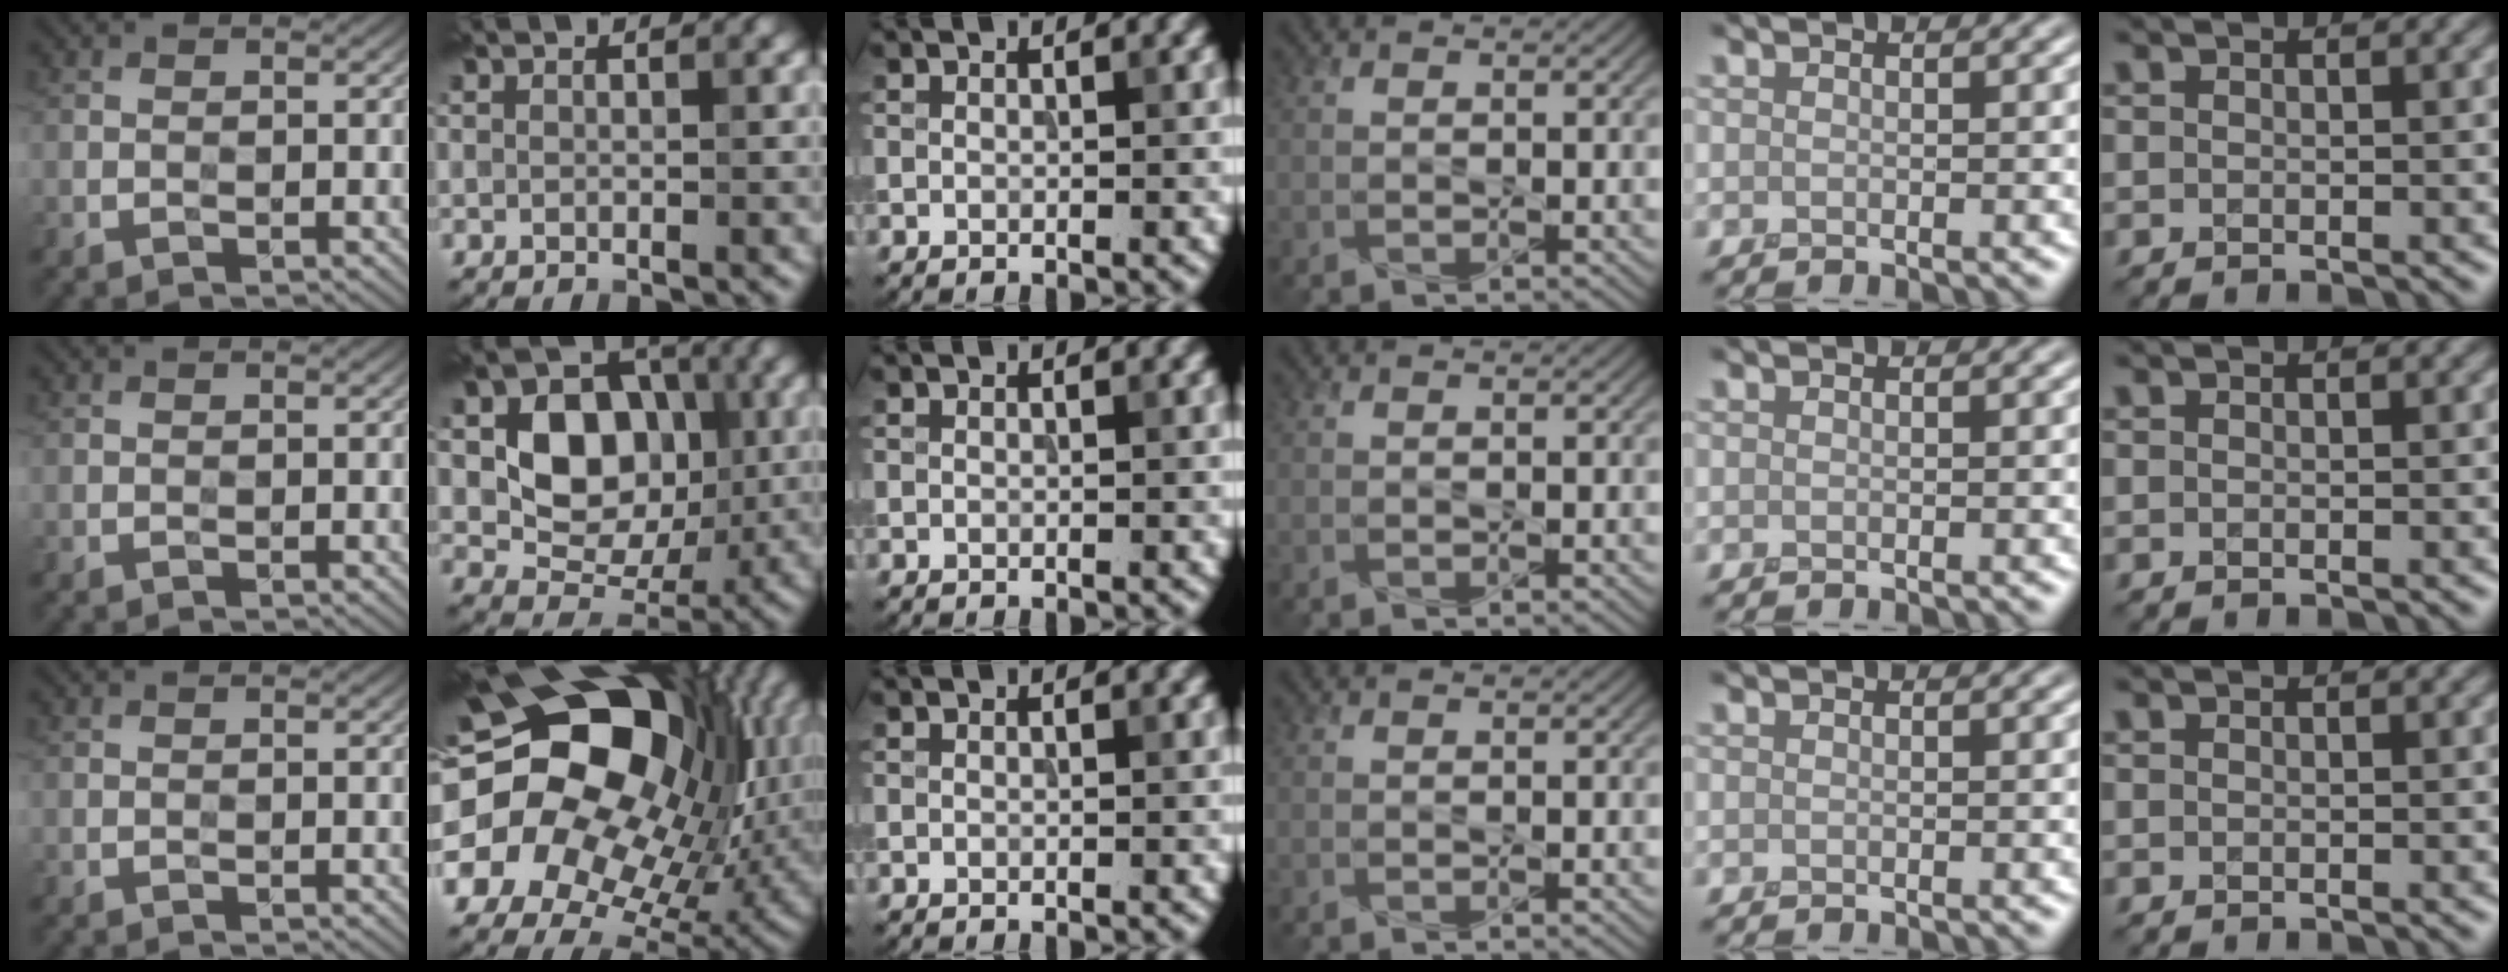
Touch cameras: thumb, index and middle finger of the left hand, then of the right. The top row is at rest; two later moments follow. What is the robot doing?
{"motion": "press", "object": "joystick"}